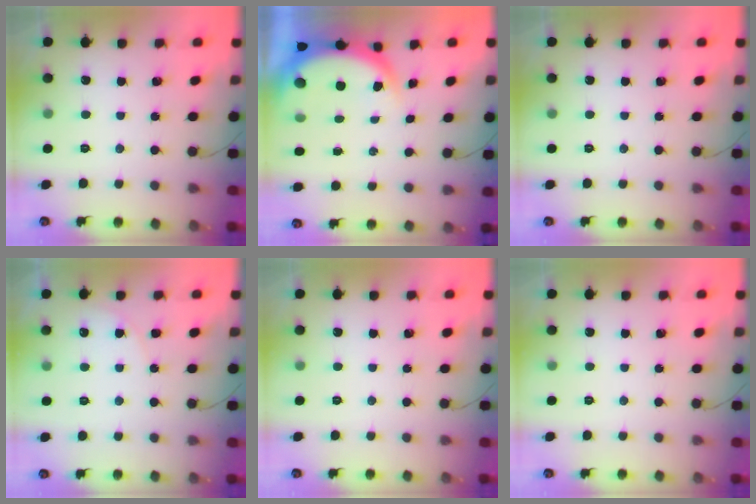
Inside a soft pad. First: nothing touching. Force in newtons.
{"total": 5.2, "press": 5.1, "slide": 0.9}
{"total": 0.0}
{"total": 3.9, "press": 3.9, "slide": 0.3}
{"total": 0.0}
{"total": 0.0}